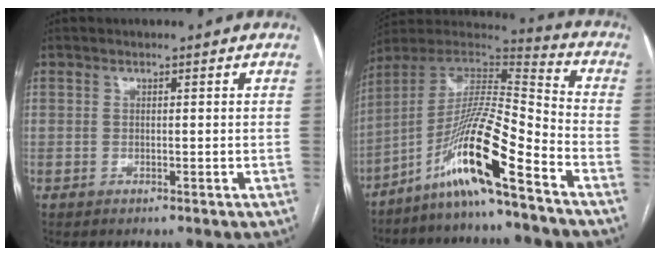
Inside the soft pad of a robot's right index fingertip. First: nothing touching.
{"total": 15.4, "force": [-9.6, -0.4, 12.0], "torque": [-0.235, -0.004, -0.179]}